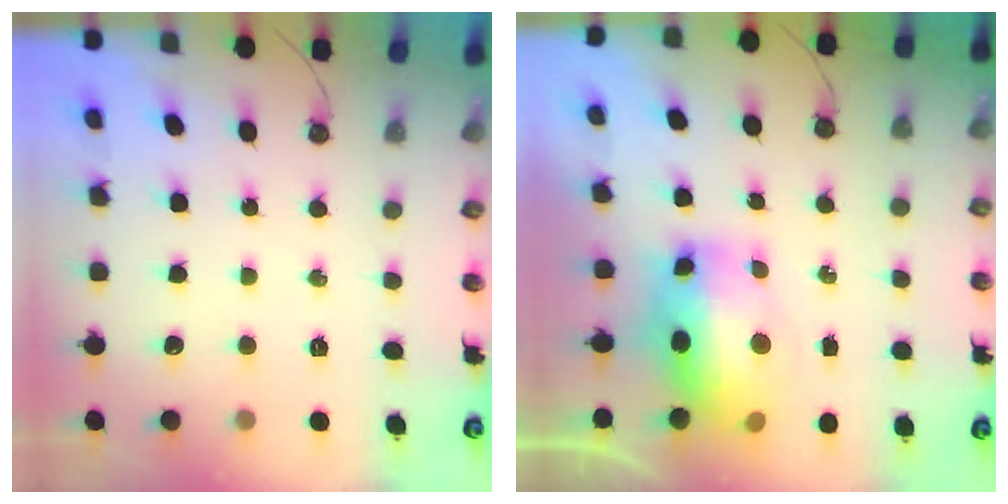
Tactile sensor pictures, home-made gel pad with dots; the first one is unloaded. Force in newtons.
{"total": 14.5, "press": 14.3, "slide": 2.6}